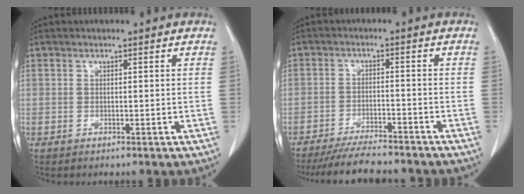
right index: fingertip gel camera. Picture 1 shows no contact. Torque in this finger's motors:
{"motor_torque": [0.56, -0.48, -0.04, 0.00]}